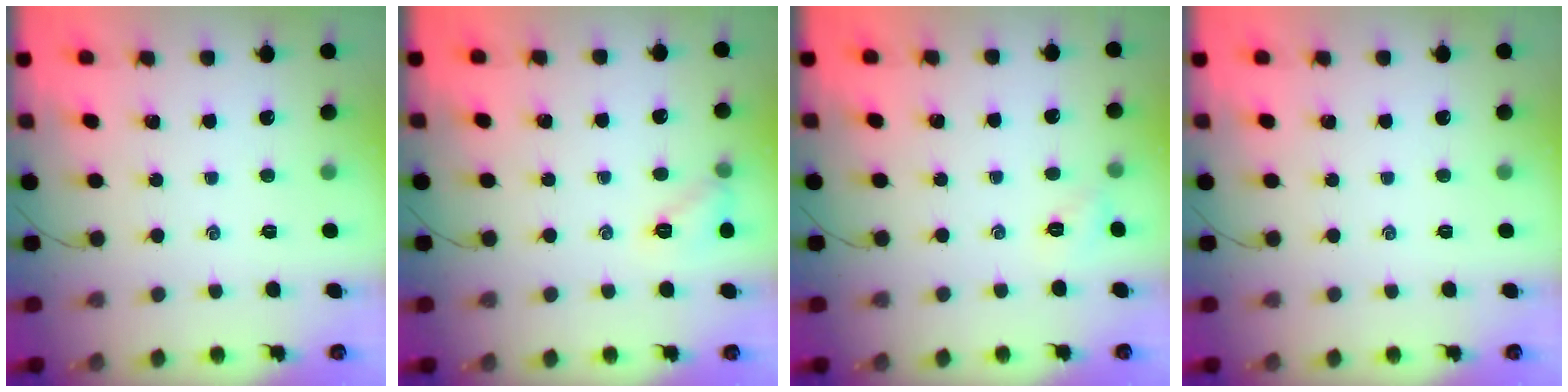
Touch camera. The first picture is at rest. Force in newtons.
{"total": 7.4, "press": 7.3, "slide": 1.3}
{"total": 2.6, "press": 2.6, "slide": 0.6}
{"total": 0.0}